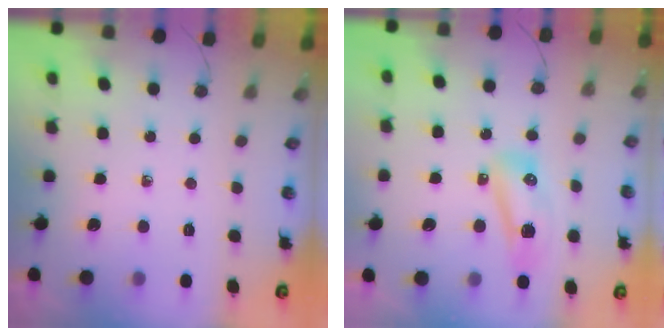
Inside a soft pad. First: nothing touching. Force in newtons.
{"total": 8.4, "press": 8.2, "slide": 1.8}